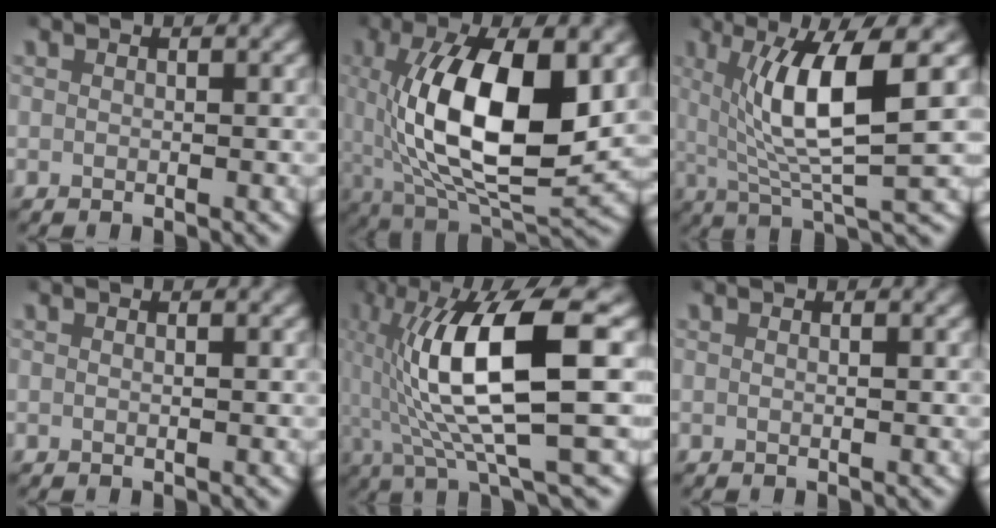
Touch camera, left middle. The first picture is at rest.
{"total": 12.6, "force": [0.9, 5.6, 11.3], "torque": [-0.211, -0.019, 0.028]}
{"total": 7.6, "force": [1.4, 1.7, 7.3], "torque": [-0.130, 0.003, 0.025]}
{"total": 0.0}
{"total": 11.4, "force": [0.3, 3.1, 11.0], "torque": [-0.201, 0.008, 0.008]}
{"total": 0.0}